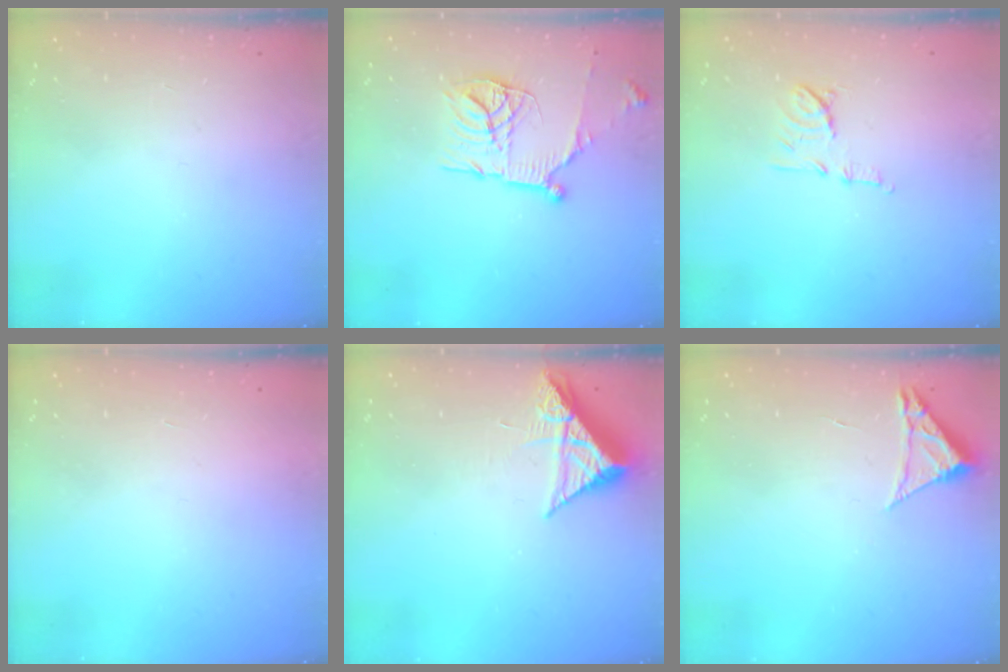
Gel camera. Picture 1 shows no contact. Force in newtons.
{"total": 15.2, "press": 15.2, "slide": 0.8}
{"total": 8.3, "press": 8.3, "slide": 1.1}
{"total": 1.7, "press": 1.7, "slide": 0.1}
{"total": 7.0, "press": 7.0, "slide": 0.3}
{"total": 2.3, "press": 2.3, "slide": 0.4}